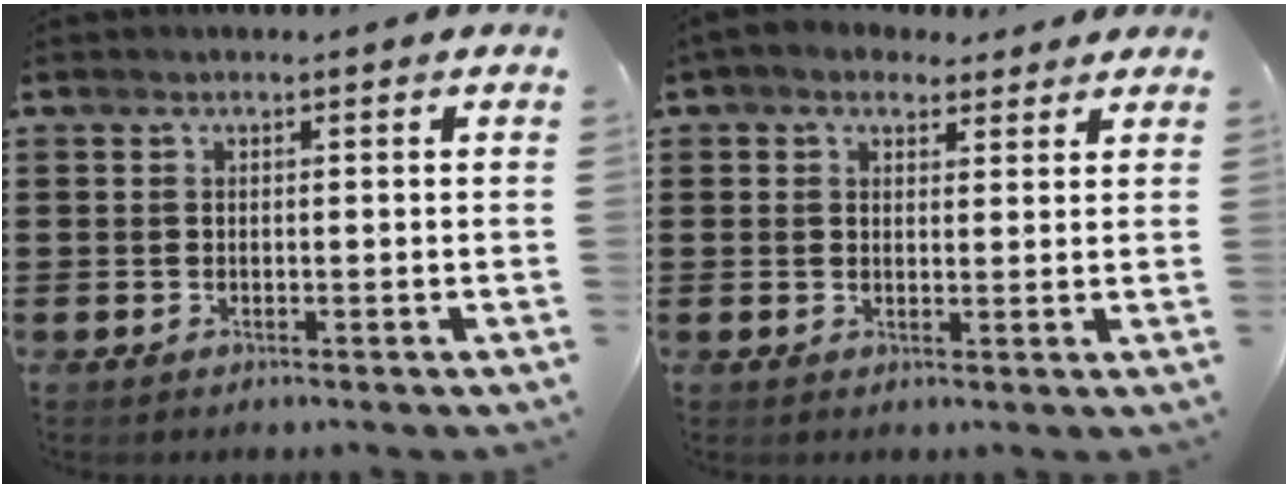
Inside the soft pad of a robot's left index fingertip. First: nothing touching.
{"total": 3.3, "force": [2.7, 1.8, 0.8], "torque": [-0.026, 0.002, 0.050]}